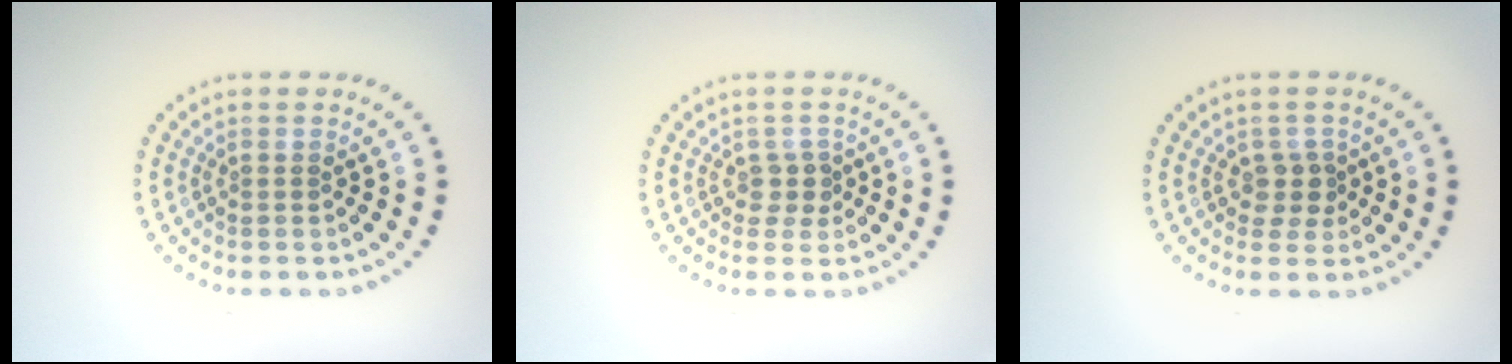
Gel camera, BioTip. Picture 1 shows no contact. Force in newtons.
{"total": 1.4, "press": 1.2, "slide": 0.9}
{"total": 1.9, "press": 1.6, "slide": 1.2}